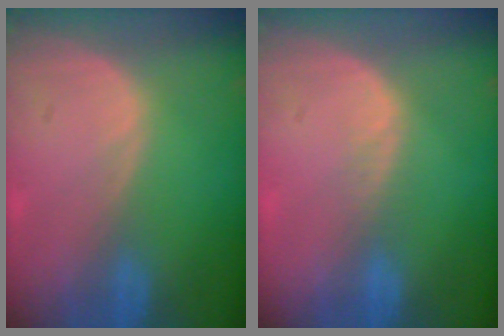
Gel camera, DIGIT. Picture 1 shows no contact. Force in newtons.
{"total": 2.0, "press": 1.1, "slide": 1.7}